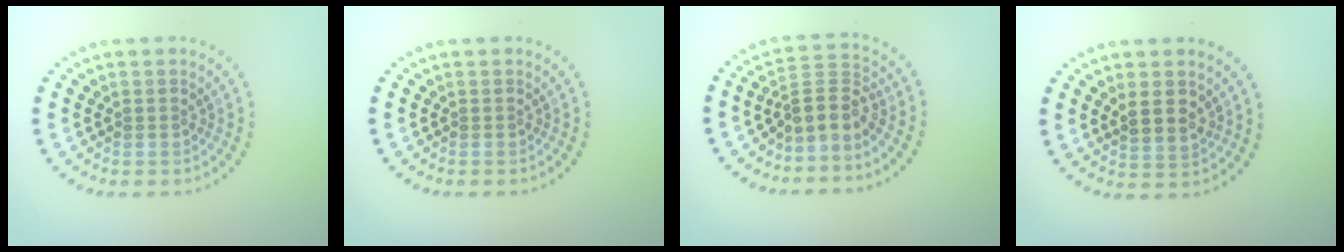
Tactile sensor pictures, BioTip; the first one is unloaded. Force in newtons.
{"total": 0.0}
{"total": 3.2, "press": 2.4, "slide": 2.2}
{"total": 2.5, "press": 2.4, "slide": 0.8}